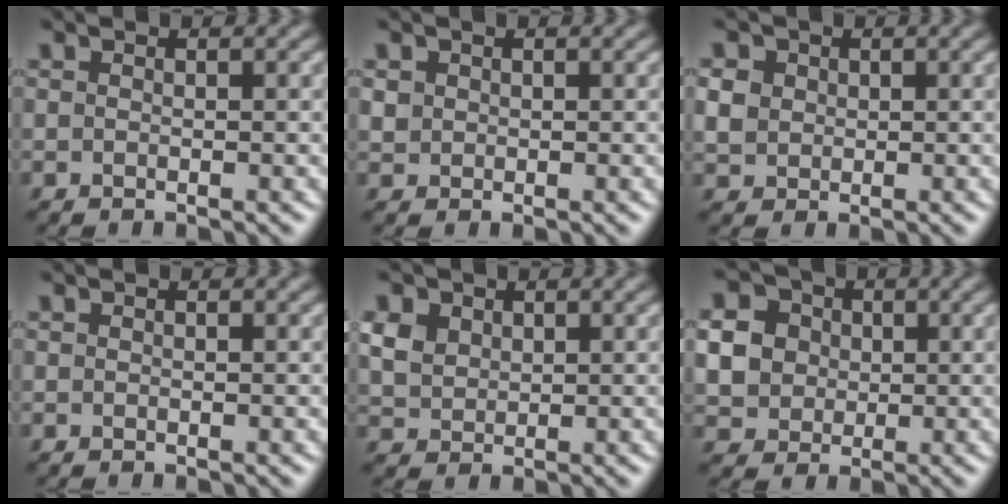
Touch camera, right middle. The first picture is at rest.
{"total": 1.0, "force": [0.3, 0.9, 0.2], "torque": [-0.001, -0.003, 0.009]}
{"total": 2.4, "force": [0.5, 2.1, 0.9], "torque": [-0.024, 0.003, 0.011]}
{"total": 0.0}
{"total": 4.0, "force": [1.9, 3.0, 2.0], "torque": [-0.065, 0.017, 0.034]}
{"total": 6.2, "force": [0.7, 5.6, 2.6], "torque": [-0.069, 0.021, 0.015]}